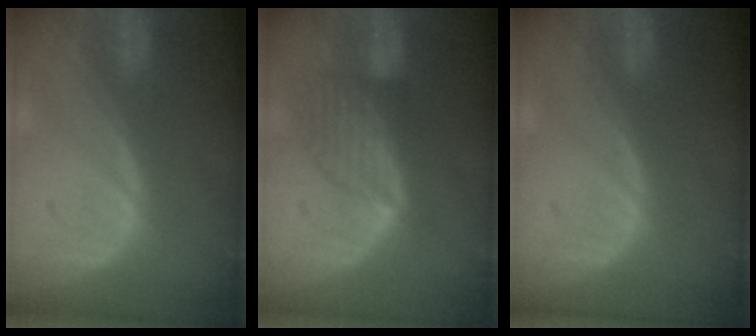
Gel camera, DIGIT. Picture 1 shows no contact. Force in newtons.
{"total": 6.0, "press": 5.9, "slide": 0.7}
{"total": 0.0}